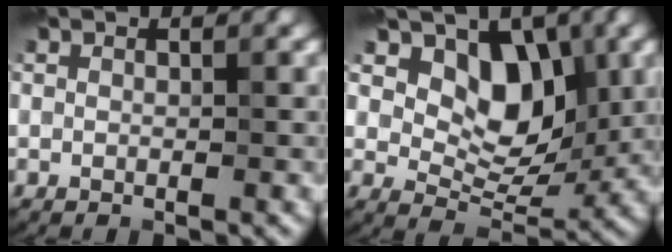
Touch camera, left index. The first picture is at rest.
{"total": 6.9, "force": [2.7, 4.6, 4.4], "torque": [-0.057, -0.009, 0.037]}